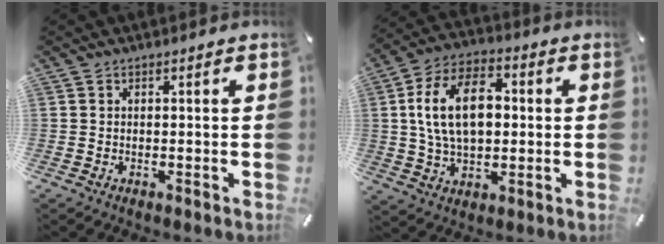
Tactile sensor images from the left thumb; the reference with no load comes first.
{"total": 15.3, "force": [1.7, 9.8, 11.6], "torque": [-0.239, 0.009, 0.026]}